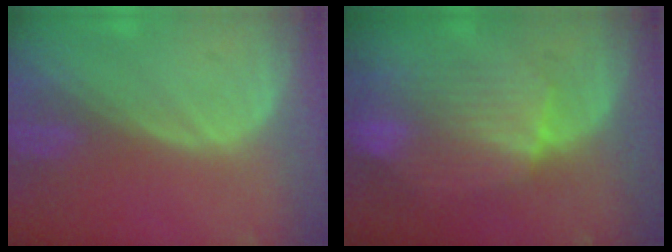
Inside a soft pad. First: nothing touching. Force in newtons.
{"total": 8.4, "press": 8.0, "slide": 2.7}